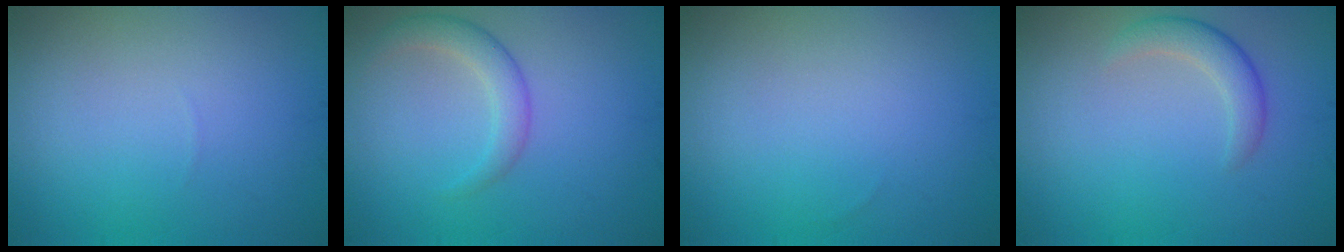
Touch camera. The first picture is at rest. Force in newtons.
{"total": 2.3, "press": 2.3, "slide": 0.1}
{"total": 0.0}
{"total": 2.3, "press": 2.3, "slide": 0.2}